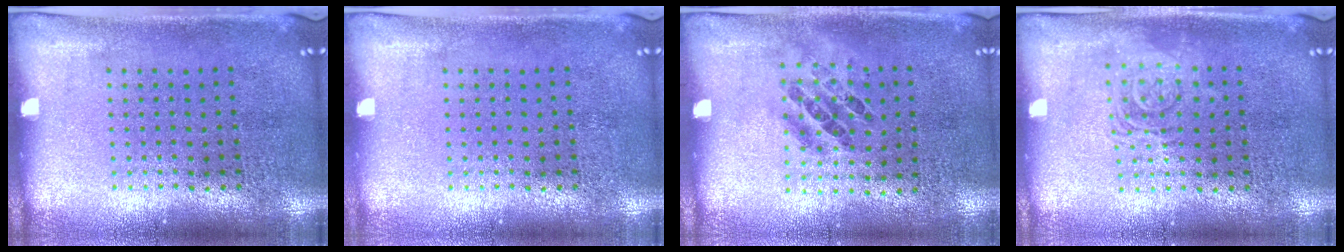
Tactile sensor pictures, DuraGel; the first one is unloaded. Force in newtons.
{"total": 0.0}
{"total": 1.0, "press": 0.7, "slide": 0.7}
{"total": 2.5, "press": 2.5, "slide": 0.5}